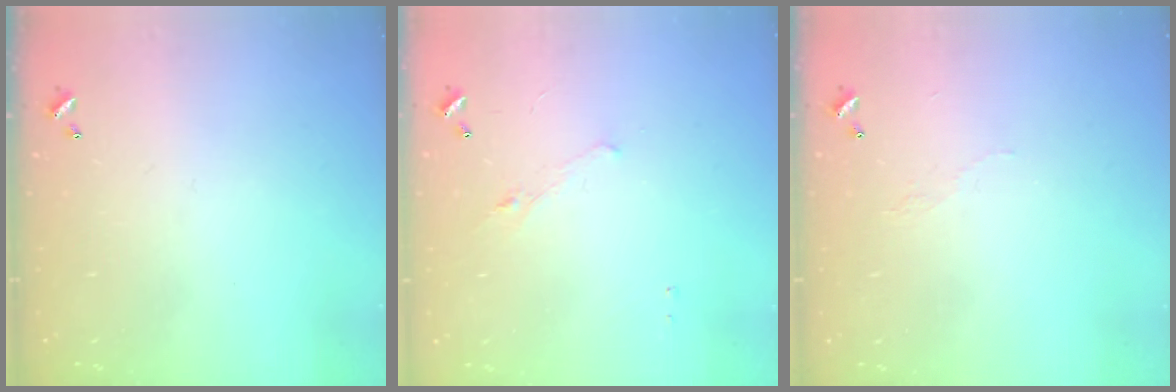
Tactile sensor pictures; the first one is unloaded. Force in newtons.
{"total": 1.3, "press": 1.2, "slide": 0.6}
{"total": 2.9, "press": 2.9, "slide": 0.5}